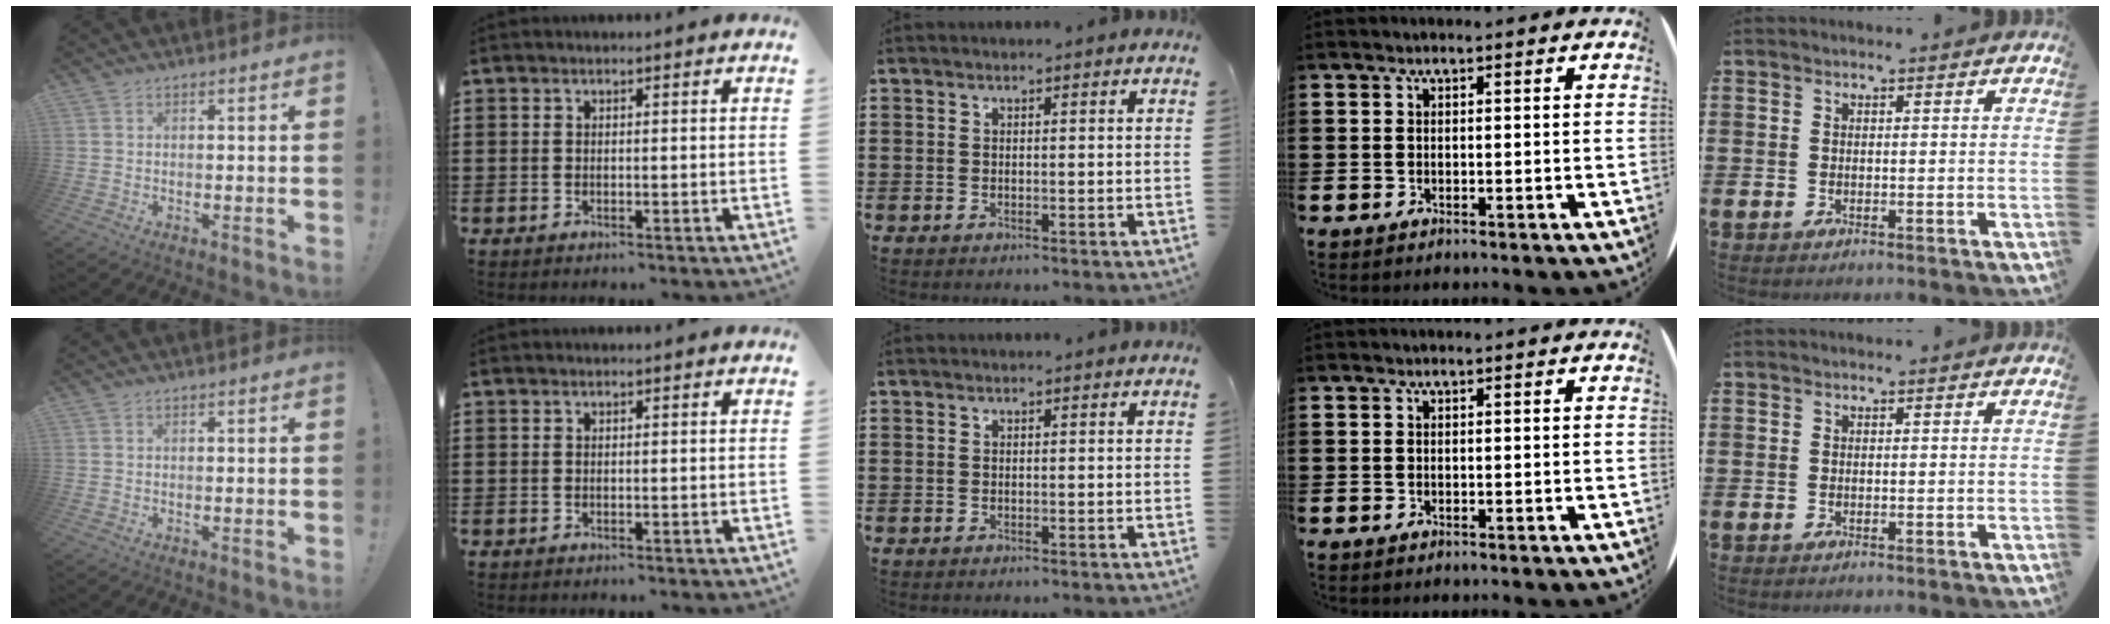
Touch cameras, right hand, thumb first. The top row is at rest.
{}